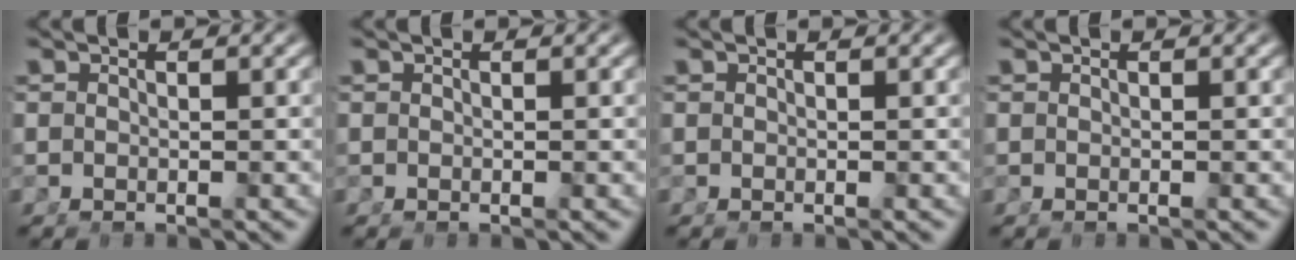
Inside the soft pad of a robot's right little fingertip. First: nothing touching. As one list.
[{"total": 0.0}, {"total": 0.0}, {"total": 0.0}]